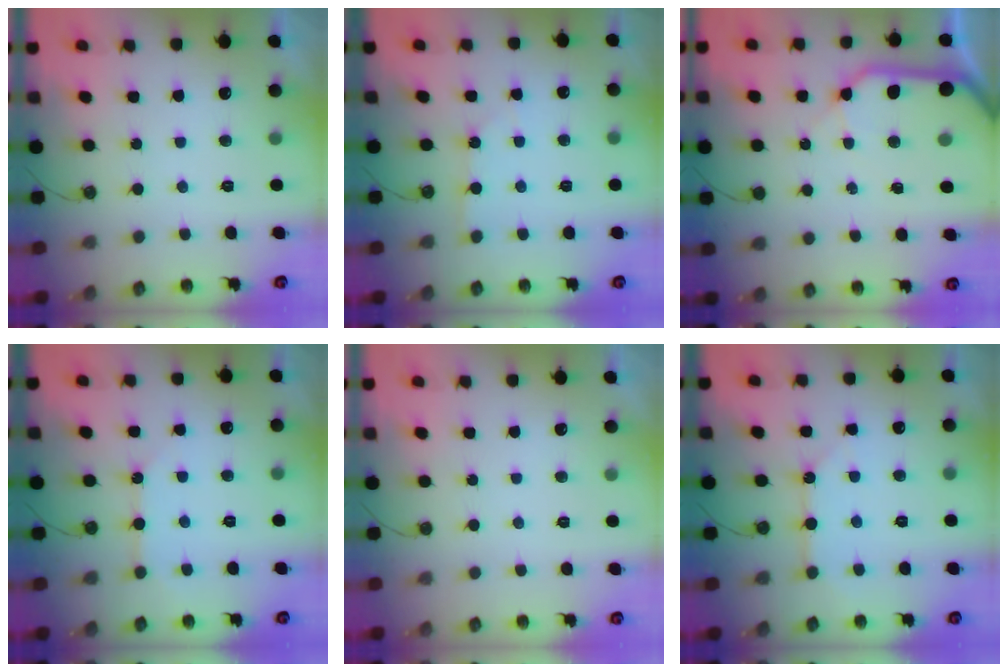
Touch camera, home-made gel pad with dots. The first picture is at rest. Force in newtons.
{"total": 1.8, "press": 1.7, "slide": 0.3}
{"total": 13.0, "press": 12.8, "slide": 1.8}
{"total": 3.1, "press": 3.1, "slide": 0.3}
{"total": 0.0}
{"total": 4.0, "press": 4.0, "slide": 0.4}